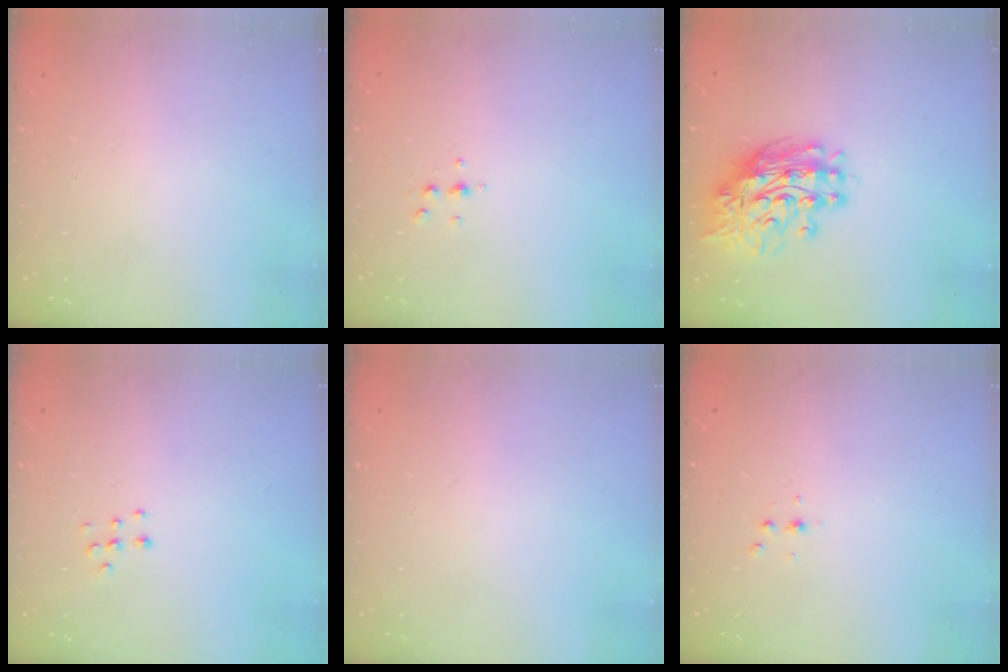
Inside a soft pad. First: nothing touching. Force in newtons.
{"total": 4.1, "press": 4.0, "slide": 0.9}
{"total": 14.5, "press": 14.4, "slide": 1.3}
{"total": 5.9, "press": 5.9, "slide": 0.4}
{"total": 0.0}
{"total": 2.3, "press": 2.3, "slide": 0.3}